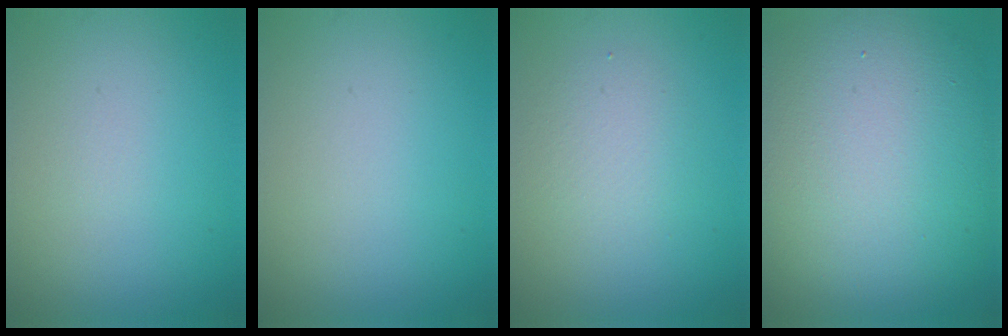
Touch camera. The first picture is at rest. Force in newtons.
{"total": 0.0}
{"total": 2.4, "press": 2.4, "slide": 0.2}
{"total": 14.0, "press": 13.9, "slide": 0.9}